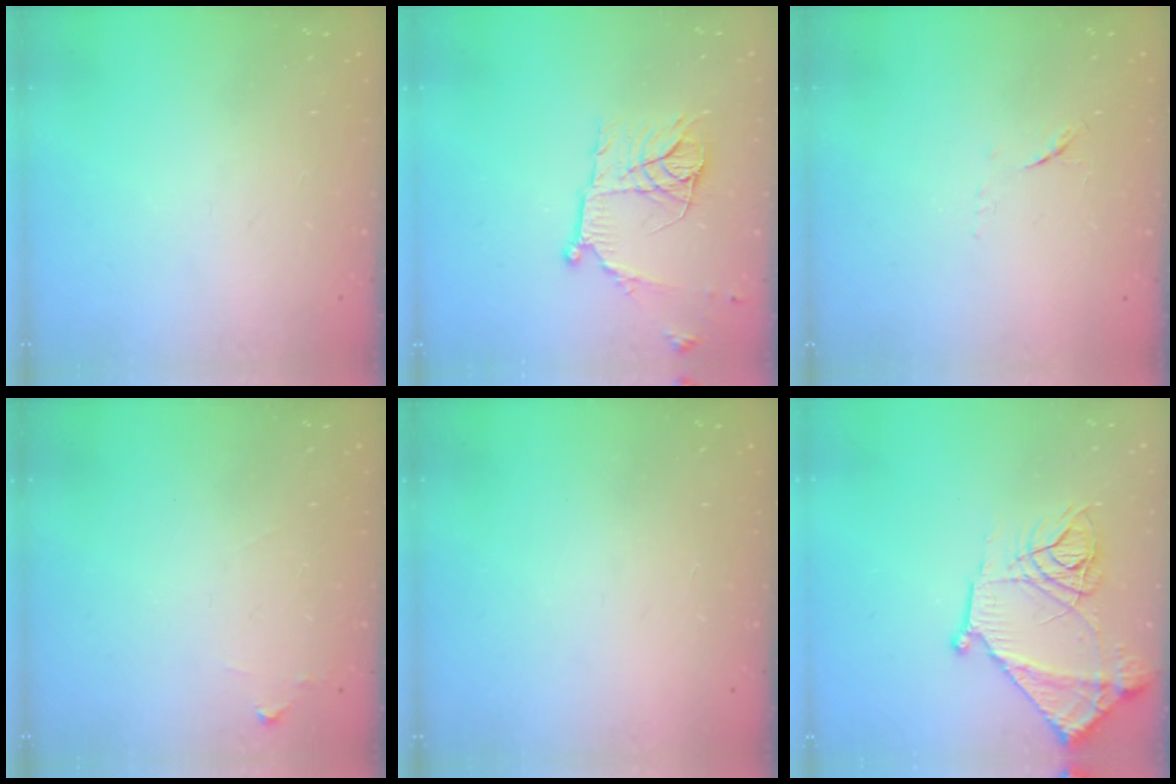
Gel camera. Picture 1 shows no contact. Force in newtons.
{"total": 14.9, "press": 14.8, "slide": 1.4}
{"total": 6.2, "press": 6.1, "slide": 0.9}
{"total": 4.4, "press": 4.4, "slide": 0.7}
{"total": 1.5, "press": 1.5, "slide": 0.1}
{"total": 15.5, "press": 15.4, "slide": 1.4}